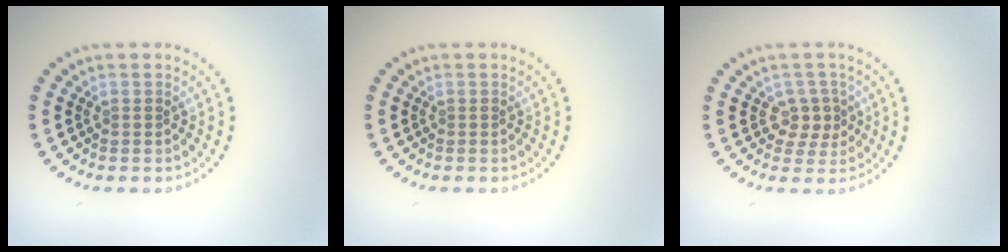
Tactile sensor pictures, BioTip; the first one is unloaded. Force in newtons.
{"total": 0.0}
{"total": 2.1, "press": 1.8, "slide": 1.2}